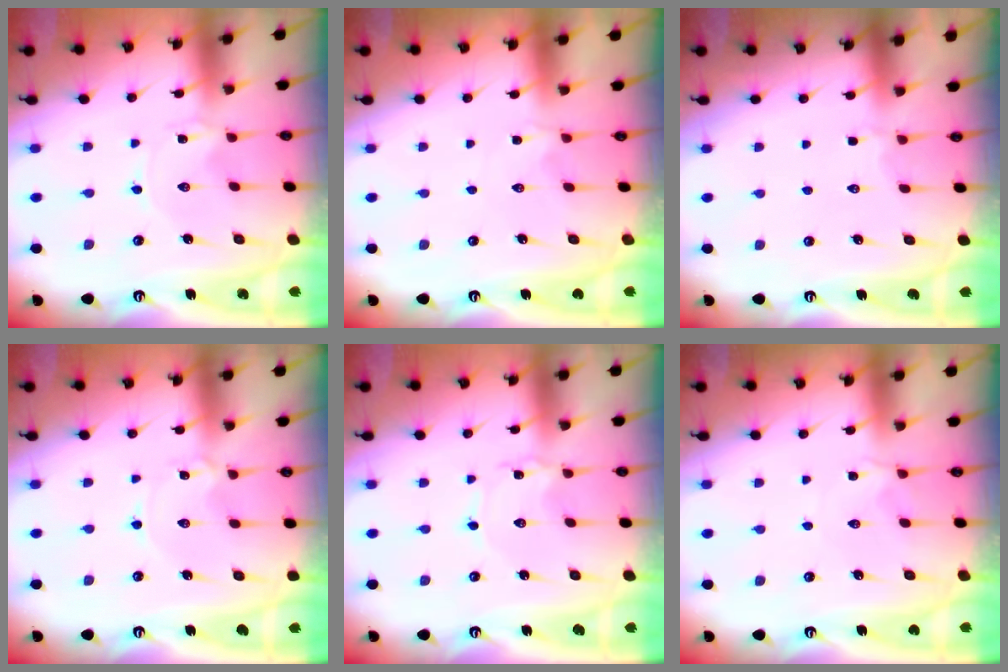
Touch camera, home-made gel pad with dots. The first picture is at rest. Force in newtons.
{"total": 1.9, "press": 1.8, "slide": 0.5}
{"total": 3.0, "press": 2.6, "slide": 1.5}
{"total": 0.0}
{"total": 0.9, "press": 0.9, "slide": 0.1}
{"total": 2.7, "press": 2.6, "slide": 0.6}